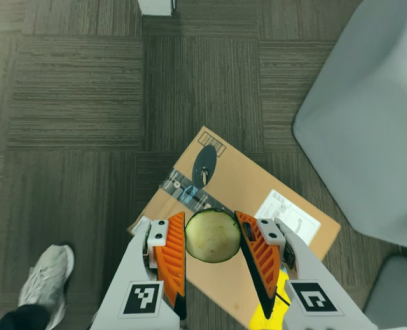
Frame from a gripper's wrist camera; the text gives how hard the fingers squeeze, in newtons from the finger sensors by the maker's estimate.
{"total": 7.3, "left": 7.5, "right": 7.1}